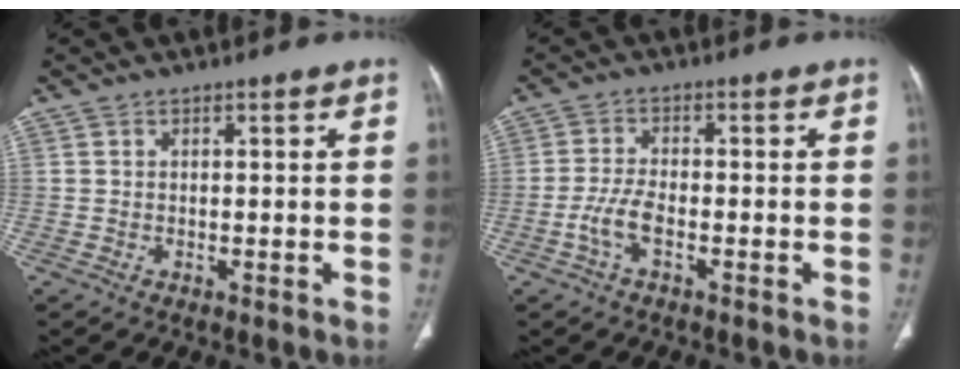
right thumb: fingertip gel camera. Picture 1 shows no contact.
{"total": 4.5, "force": [-1.8, 1.7, 3.7], "torque": [-0.087, 0.014, -0.038]}